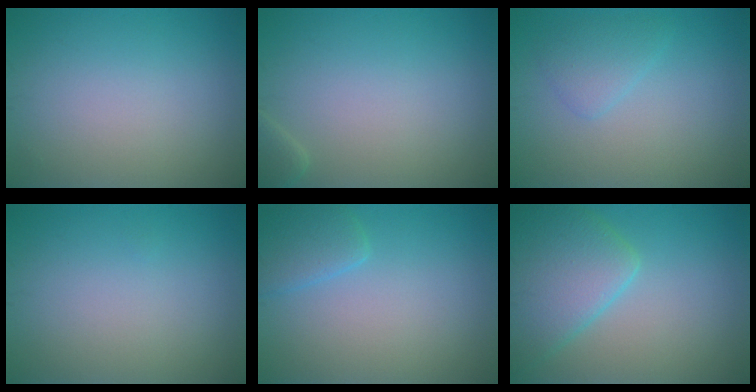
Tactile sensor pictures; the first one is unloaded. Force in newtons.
{"total": 1.2, "press": 1.2, "slide": 0.2}
{"total": 2.0, "press": 2.0, "slide": 0.1}
{"total": 0.0}
{"total": 2.3, "press": 2.3, "slide": 0.1}
{"total": 6.4, "press": 6.4, "slide": 0.4}